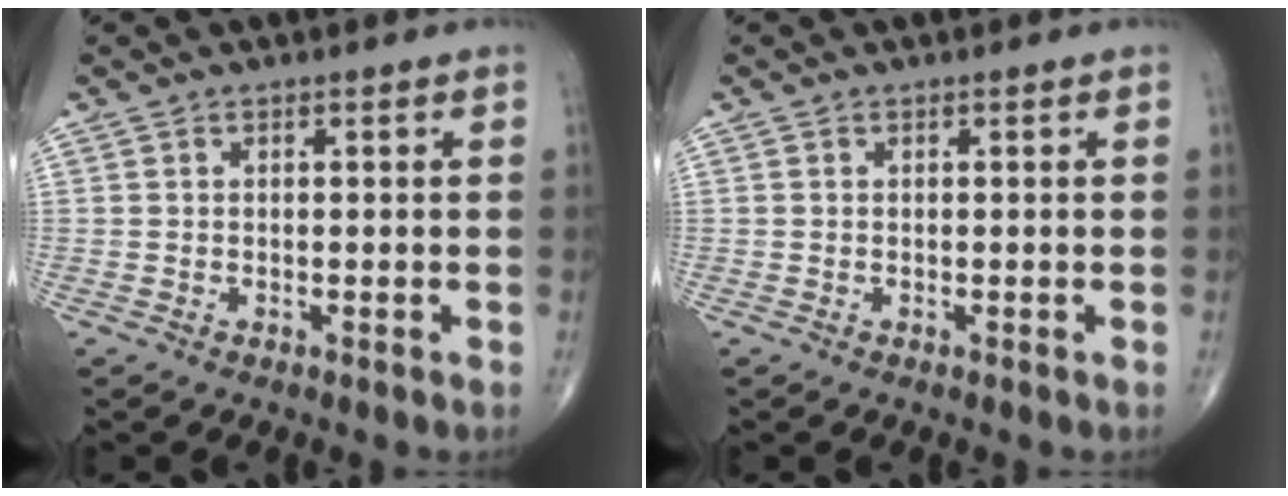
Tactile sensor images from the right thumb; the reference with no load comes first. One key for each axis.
{"total": 0.0}